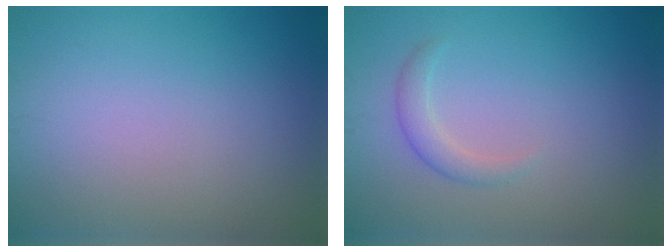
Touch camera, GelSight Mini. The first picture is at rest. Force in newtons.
{"total": 1.6, "press": 1.6, "slide": 0.1}